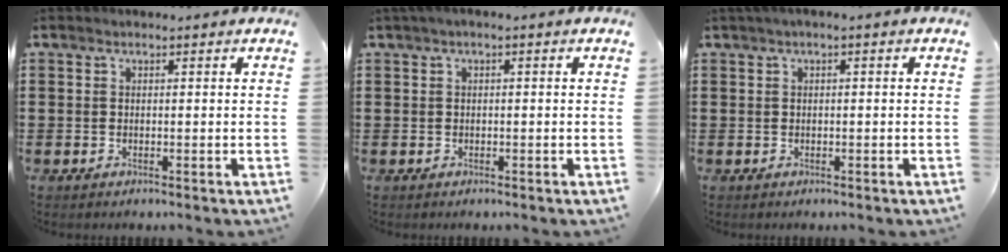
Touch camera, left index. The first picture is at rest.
{"total": 0.9, "force": [-0.4, 0.2, 0.8], "torque": [-0.011, -0.001, -0.008]}
{"total": 1.1, "force": [-0.4, 0.2, 1.0], "torque": [-0.015, -0.002, -0.006]}